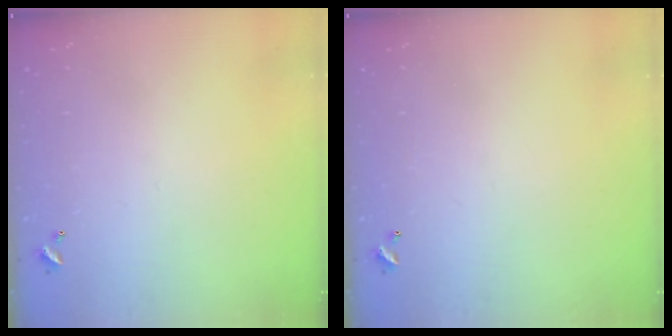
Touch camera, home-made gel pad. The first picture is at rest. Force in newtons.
{"total": 0.0}